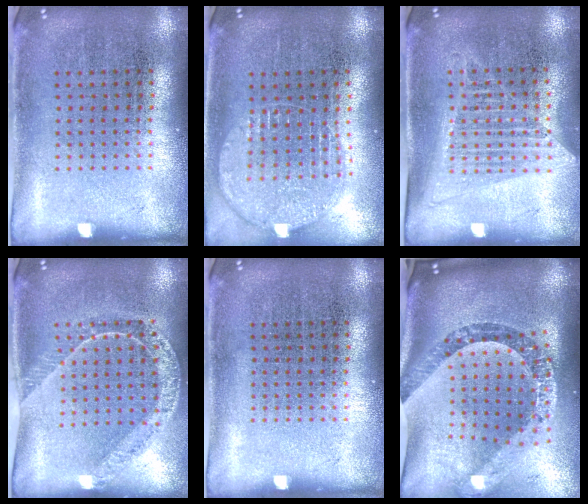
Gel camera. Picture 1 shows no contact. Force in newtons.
{"total": 1.3, "press": 1.2, "slide": 0.5}
{"total": 1.3, "press": 1.2, "slide": 0.5}
{"total": 1.3, "press": 1.3, "slide": 0.2}
{"total": 0.0}
{"total": 3.0, "press": 2.2, "slide": 2.0}